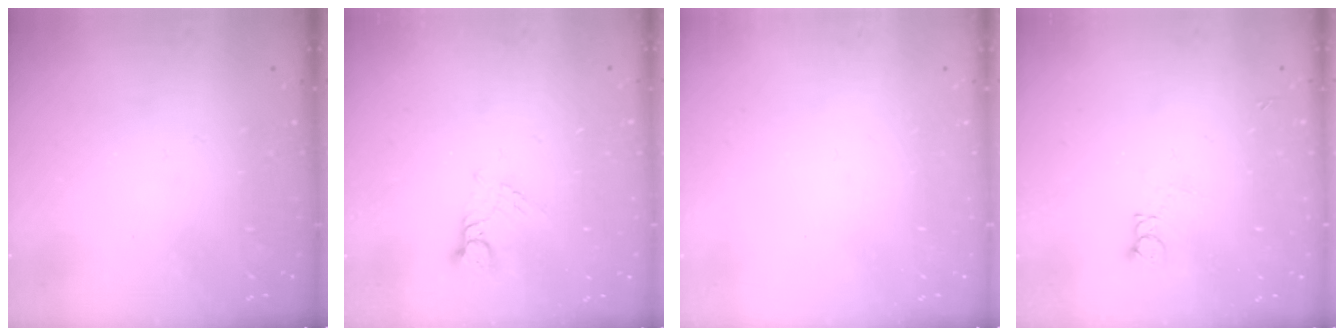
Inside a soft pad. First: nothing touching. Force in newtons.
{"total": 2.6, "press": 2.6, "slide": 0.3}
{"total": 0.0}
{"total": 3.6, "press": 3.5, "slide": 0.2}